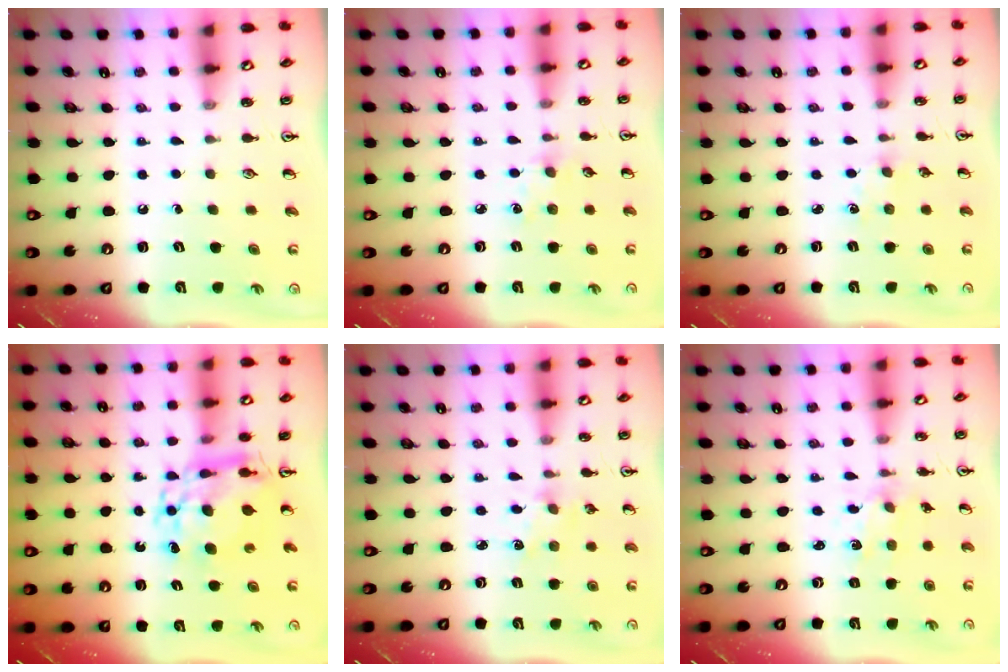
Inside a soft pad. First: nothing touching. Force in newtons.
{"total": 4.4, "press": 4.4, "slide": 0.6}
{"total": 2.4, "press": 2.4, "slide": 0.4}
{"total": 10.9, "press": 10.9, "slide": 1.1}
{"total": 1.8, "press": 1.7, "slide": 0.3}
{"total": 1.1, "press": 1.1, "slide": 0.3}